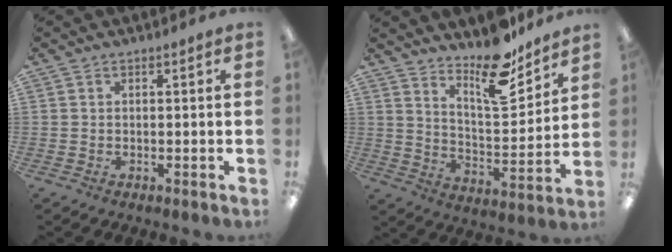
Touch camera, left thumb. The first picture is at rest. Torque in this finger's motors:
{"motor_torque": [0.27, 0.22, -0.29, -0.37, 0.07]}